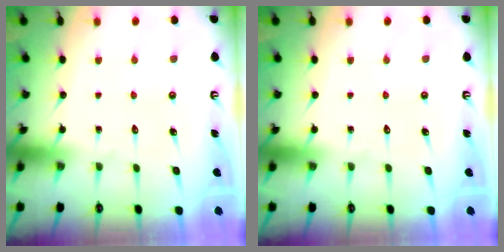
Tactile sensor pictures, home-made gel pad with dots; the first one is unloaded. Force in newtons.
{"total": 0.0}